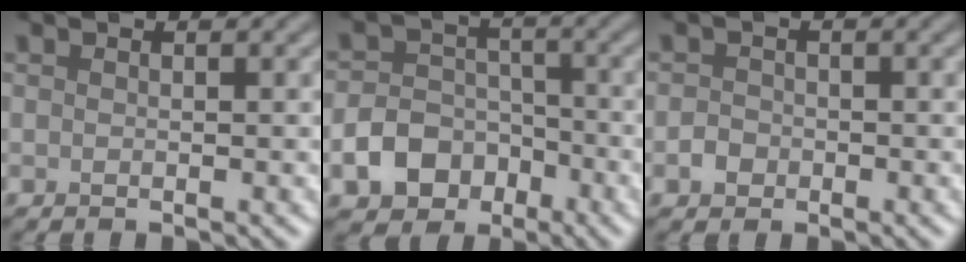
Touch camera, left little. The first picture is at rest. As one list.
[{"total": 5.1, "force": [-2.5, 3.9, 2.2], "torque": [-0.022, 0.000, -0.052]}, {"total": 1.4, "force": [-0.6, 1.1, 0.5], "torque": [-0.003, 0.000, -0.014]}]